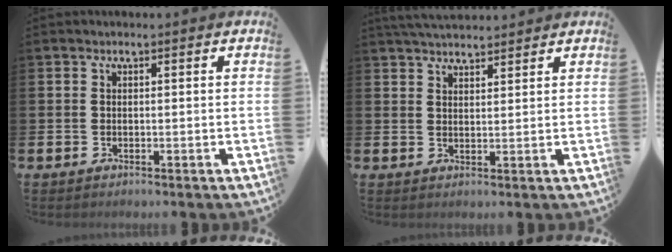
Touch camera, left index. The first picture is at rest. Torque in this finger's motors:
{"motor_torque": [1.01, -1.12, 0.22, 0.09]}